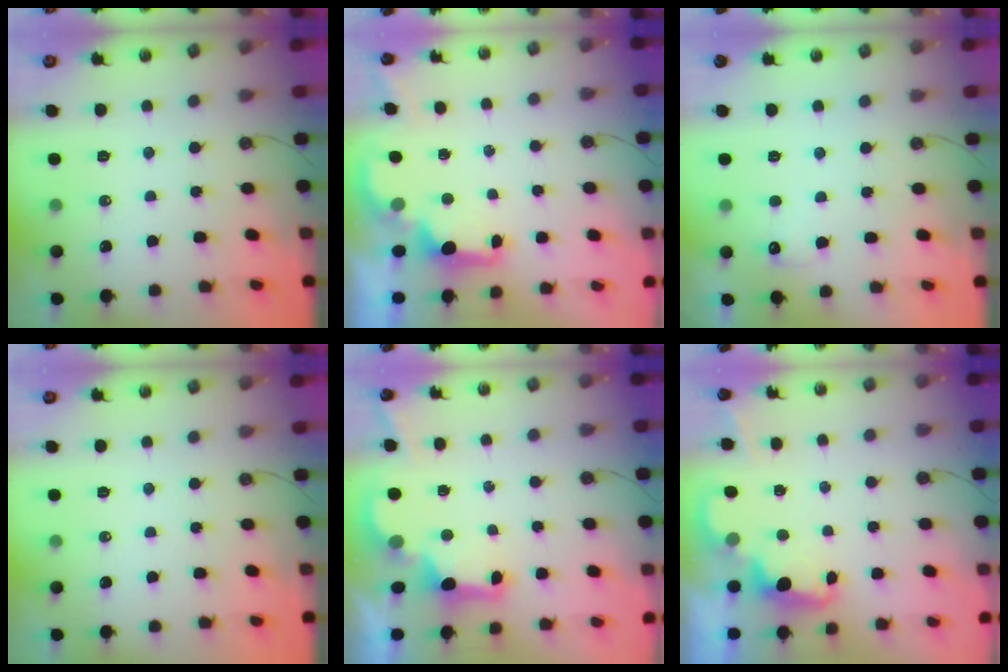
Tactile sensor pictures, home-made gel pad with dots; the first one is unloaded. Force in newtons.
{"total": 2.0, "press": 1.8, "slide": 0.8}
{"total": 5.4, "press": 5.2, "slide": 1.1}
{"total": 0.0}
{"total": 2.8, "press": 2.7, "slide": 0.9}
{"total": 2.4, "press": 2.4, "slide": 0.5}